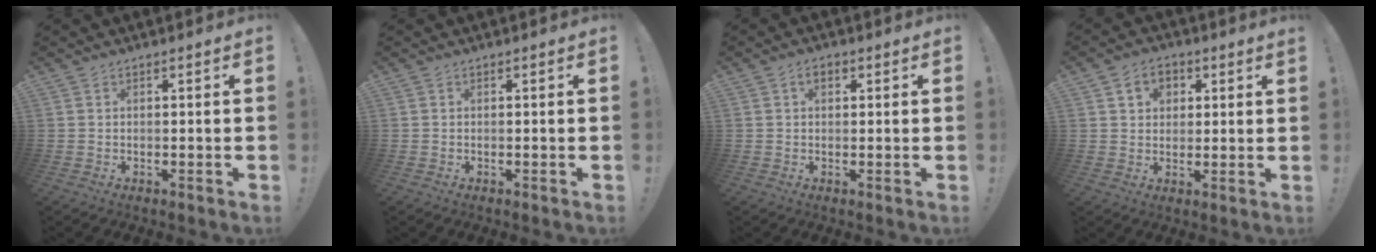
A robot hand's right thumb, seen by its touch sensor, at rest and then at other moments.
{"total": 0.0}
{"total": 2.6, "force": [0.7, 1.6, 1.9], "torque": [-0.028, 0.004, 0.010]}
{"total": 5.7, "force": [1.9, 4.9, 2.2], "torque": [-0.031, -0.003, 0.035]}